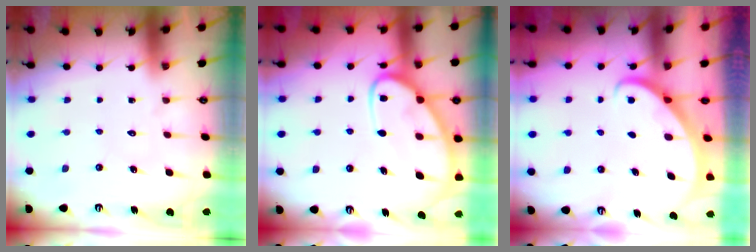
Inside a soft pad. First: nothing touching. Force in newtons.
{"total": 12.9, "press": 12.9, "slide": 0.9}
{"total": 2.9, "press": 2.9, "slide": 0.2}